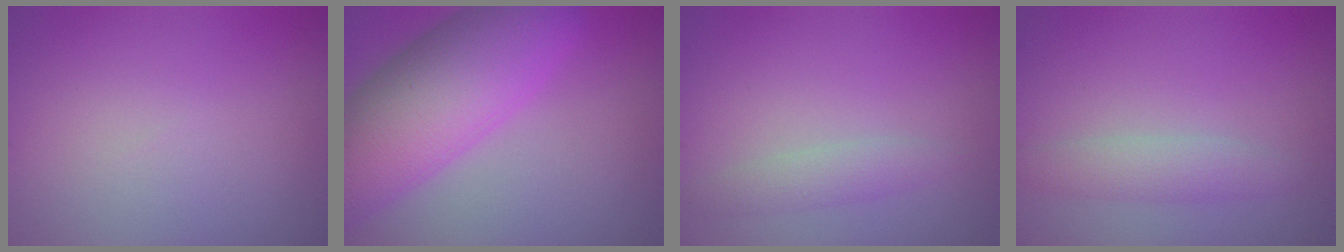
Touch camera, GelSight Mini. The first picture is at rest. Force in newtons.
{"total": 10.5, "press": 10.5, "slide": 0.3}
{"total": 1.7, "press": 1.7, "slide": 0.1}
{"total": 2.2, "press": 2.2, "slide": 0.1}